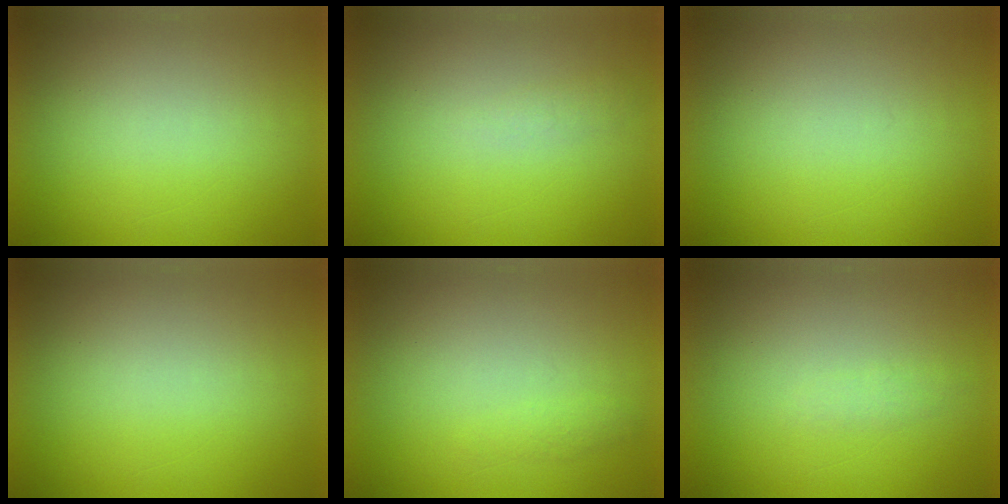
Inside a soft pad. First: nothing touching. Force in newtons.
{"total": 1.2}
{"total": 0.0}
{"total": 3.0}
{"total": 1.2}
{"total": 1.2}